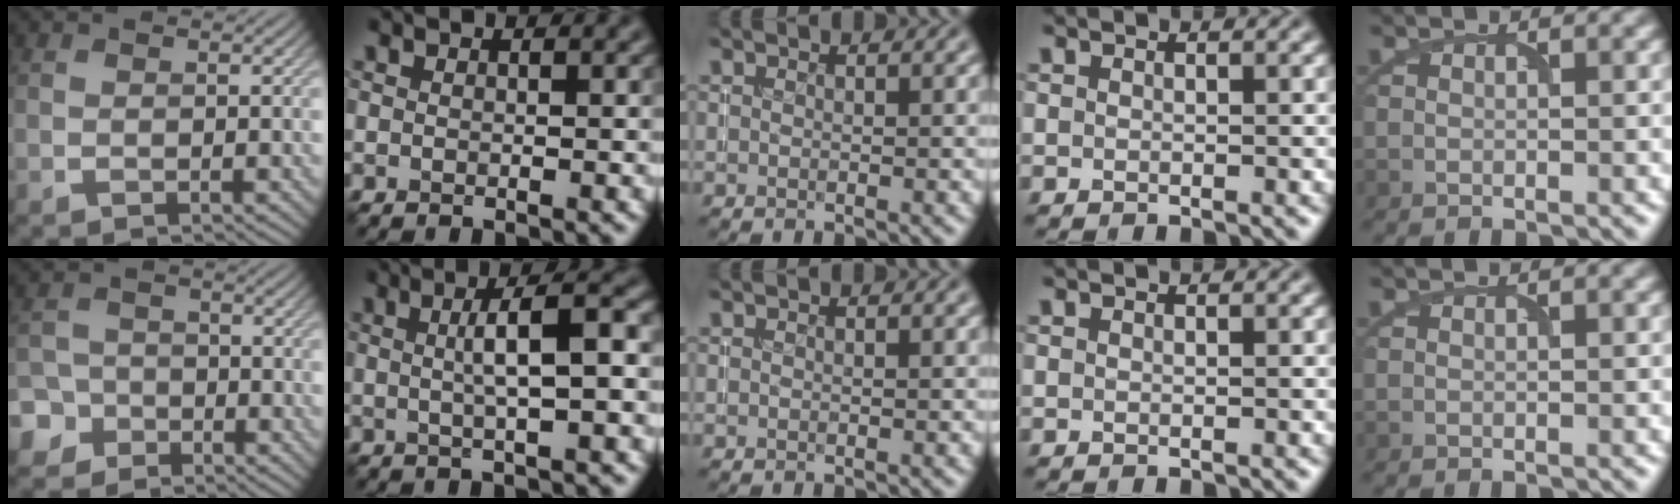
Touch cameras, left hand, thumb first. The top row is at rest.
{"thumb": {"total": 5.7, "force": [-3.6, 4.3, 1.1], "torque": [-0.015, -0.009, -0.082]}, "index": {"total": 5.5, "force": [0.6, 1.2, 5.4], "torque": [-0.076, 0.016, 0.006]}}